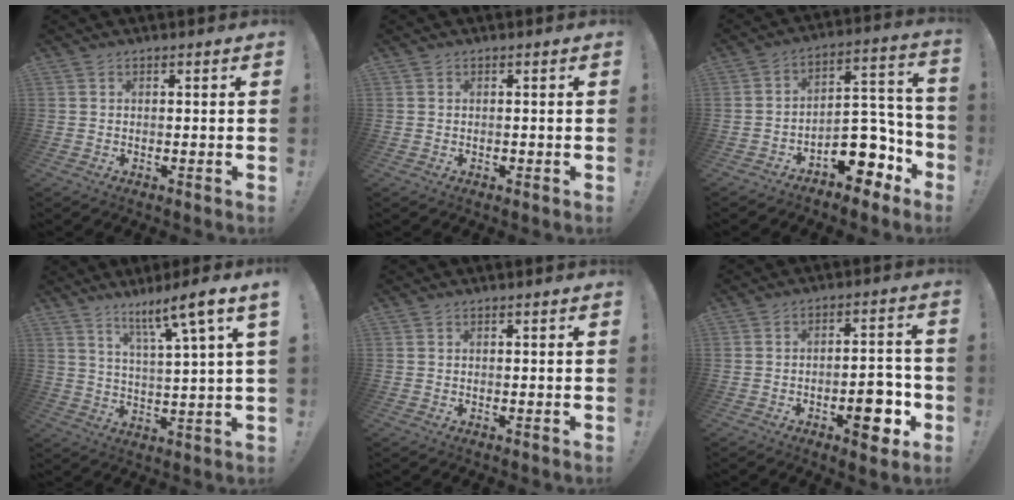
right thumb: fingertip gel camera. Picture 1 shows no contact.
{"total": 0.5, "force": [-0.2, 0.5, -0.1], "torque": [-0.001, 0.002, -0.002]}
{"total": 15.0, "force": [-7.4, 9.2, 9.2], "torque": [-0.083, 0.048, -0.107]}
{"total": 10.3, "force": [6.1, -0.1, 8.4], "torque": [-0.129, -0.040, 0.084]}
{"total": 0.0}
{"total": 11.2, "force": [-4.3, 5.1, 9.0], "torque": [-0.092, 0.017, -0.069]}